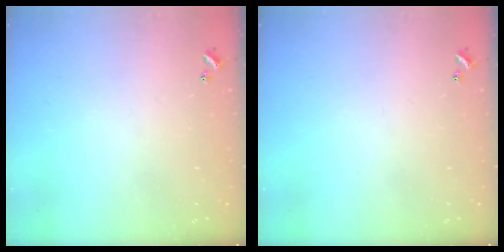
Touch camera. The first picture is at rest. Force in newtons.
{"total": 0.0}